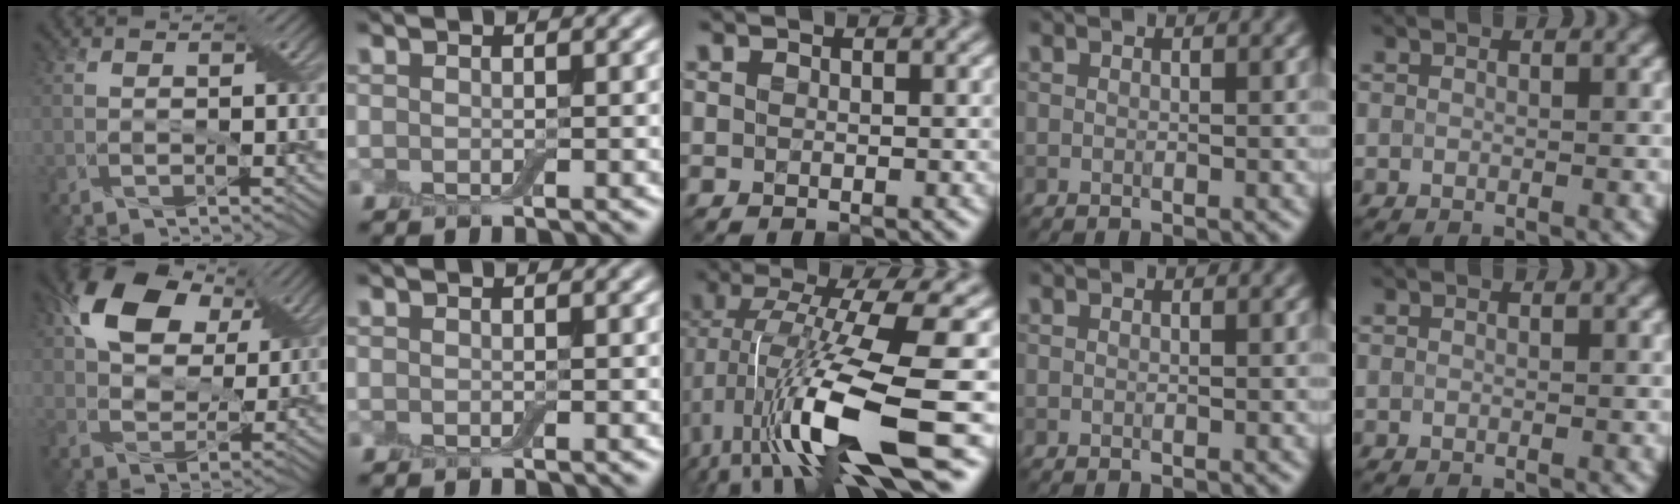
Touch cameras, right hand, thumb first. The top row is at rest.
{"thumb": {"total": 12.0, "force": [5.9, 7.9, 6.8], "torque": [-0.145, 0.021, 0.099]}, "middle": {"total": 12.2, "force": [-4.0, 2.6, 11.2], "torque": [-0.201, -0.007, -0.063]}}